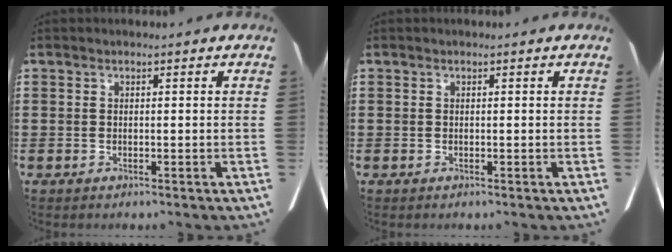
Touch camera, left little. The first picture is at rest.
{"total": 0.0}